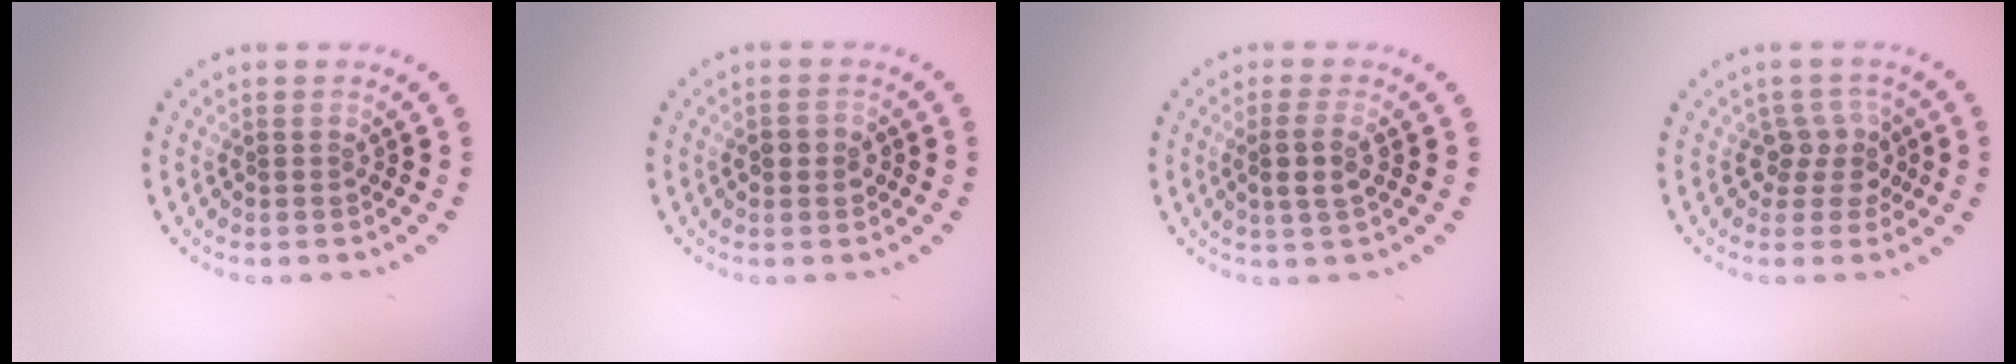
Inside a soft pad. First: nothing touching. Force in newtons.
{"total": 1.7, "press": 1.7, "slide": 0.2}
{"total": 2.3, "press": 2.1, "slide": 1.1}
{"total": 2.5, "press": 2.0, "slide": 1.5}